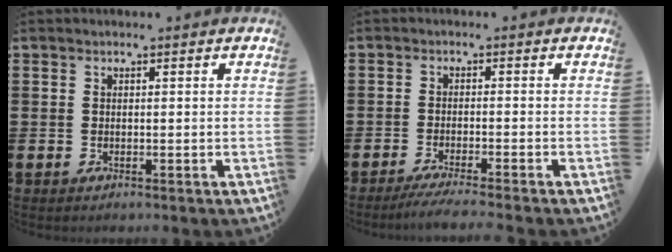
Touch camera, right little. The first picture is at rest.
{"total": 2.4, "force": [-1.9, -0.2, 1.4], "torque": [-0.021, -0.002, -0.035]}